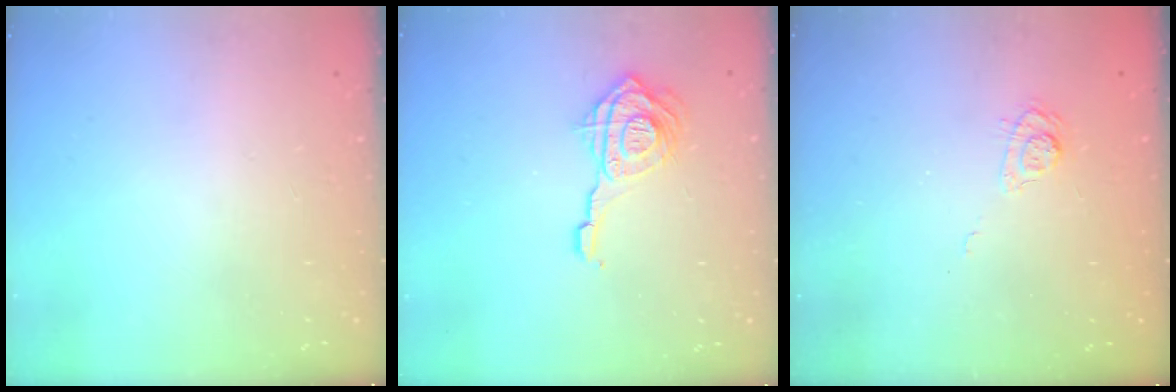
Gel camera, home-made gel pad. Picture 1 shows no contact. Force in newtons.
{"total": 12.8, "press": 12.7, "slide": 1.4}
{"total": 4.9, "press": 4.7, "slide": 1.6}